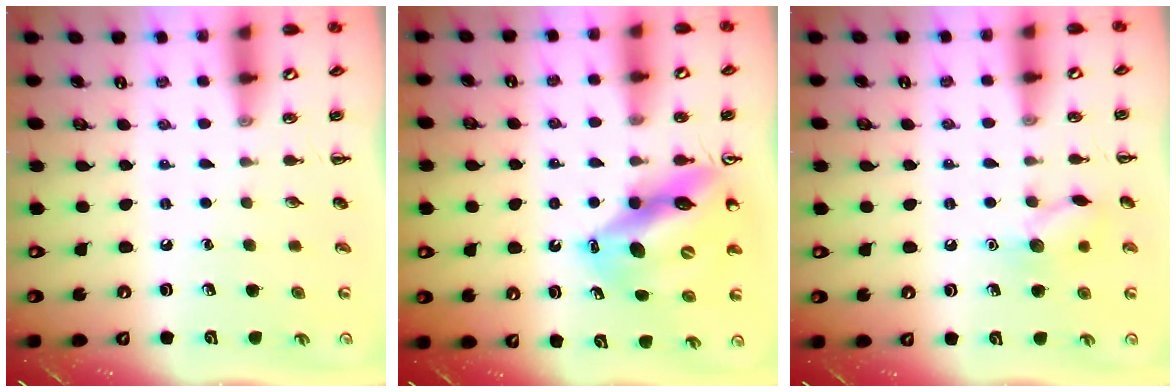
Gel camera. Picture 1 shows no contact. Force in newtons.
{"total": 14.5, "press": 13.8, "slide": 4.6}
{"total": 9.3, "press": 9.3, "slide": 0.9}